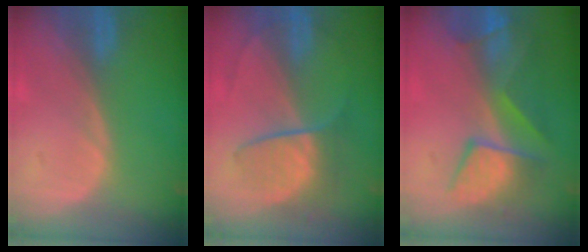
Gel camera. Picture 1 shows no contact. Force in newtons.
{"total": 6.4, "press": 6.4, "slide": 0.8}
{"total": 9.8, "press": 8.5, "slide": 4.8}